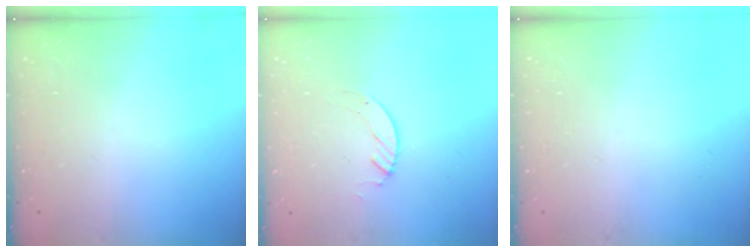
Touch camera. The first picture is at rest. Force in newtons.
{"total": 2.1, "press": 2.1, "slide": 0.2}
{"total": 0.0}